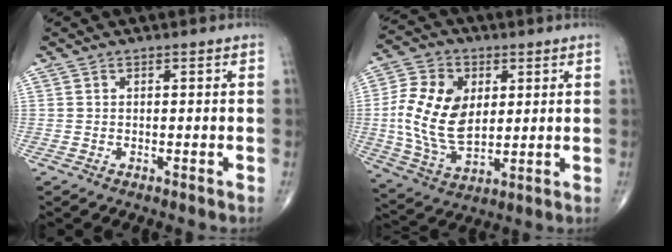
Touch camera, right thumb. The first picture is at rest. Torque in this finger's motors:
{"motor_torque": [0.85, 0.95, 0.23, -0.17, 0.18]}